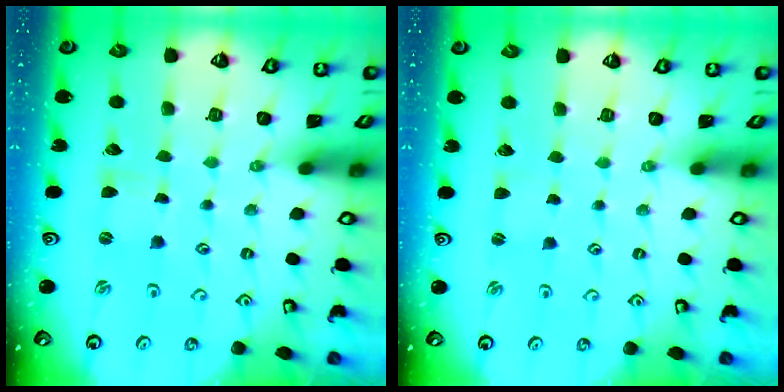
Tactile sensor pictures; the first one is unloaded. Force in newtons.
{"total": 0.0}